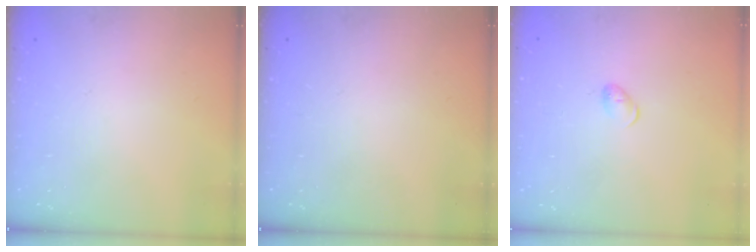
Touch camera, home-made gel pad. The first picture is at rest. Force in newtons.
{"total": 0.0}
{"total": 4.2, "press": 4.1, "slide": 0.7}